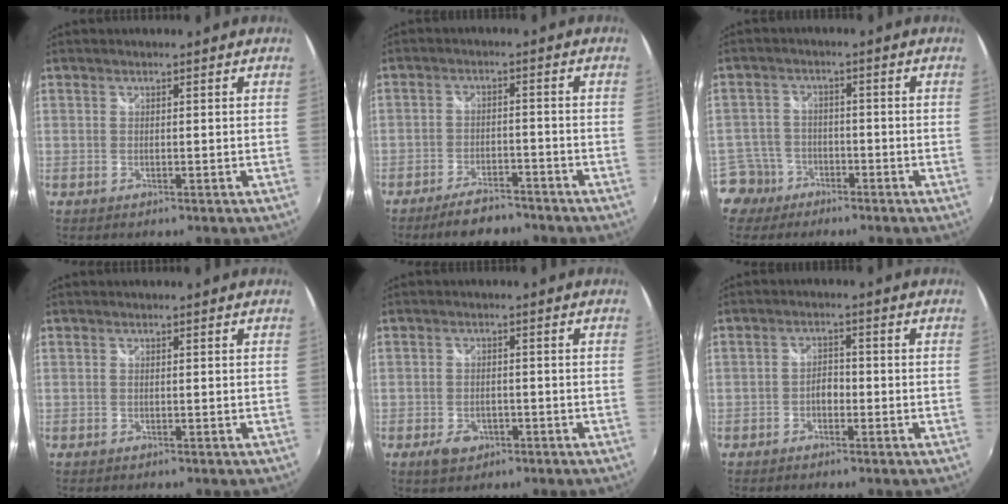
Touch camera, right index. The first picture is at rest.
{"total": 7.6, "force": [-6.4, 2.8, 3.1], "torque": [-0.080, 0.004, -0.097]}
{"total": 5.3, "force": [-3.3, 4.1, 0.0], "torque": [-0.011, 0.016, -0.067]}
{"total": 0.0}
{"total": 4.3, "force": [-2.3, 2.9, 2.2], "torque": [-0.052, -0.002, -0.032]}
{"total": 2.6, "force": [-1.3, 1.6, 1.6], "torque": [-0.028, 0.006, -0.025]}